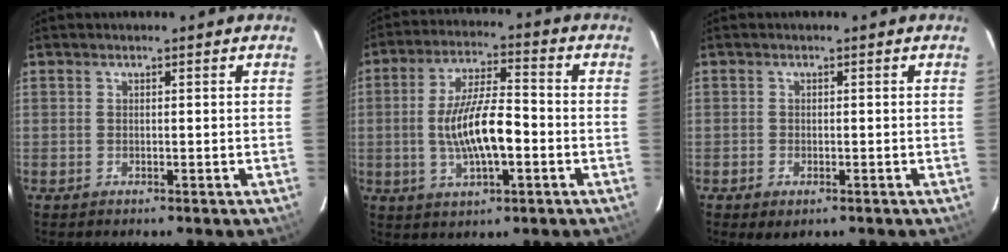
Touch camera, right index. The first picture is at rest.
{"total": 11.7, "force": [-2.3, 3.6, 10.9], "torque": [-0.212, 0.000, -0.036]}
{"total": 2.3, "force": [-1.2, 1.5, 1.3], "torque": [-0.026, -0.009, -0.019]}